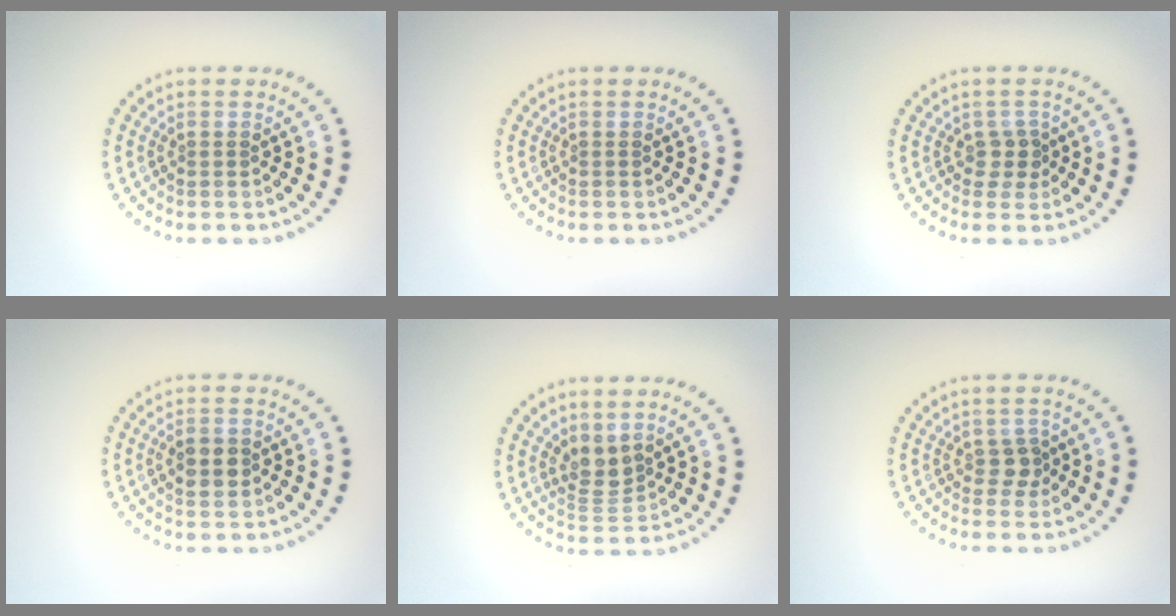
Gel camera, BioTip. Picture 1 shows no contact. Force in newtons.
{"total": 0.0}
{"total": 1.7, "press": 1.4, "slide": 0.9}
{"total": 3.0, "press": 3.0, "slide": 0.1}
{"total": 2.8, "press": 2.2, "slide": 1.6}
{"total": 1.6, "press": 1.4, "slide": 0.8}